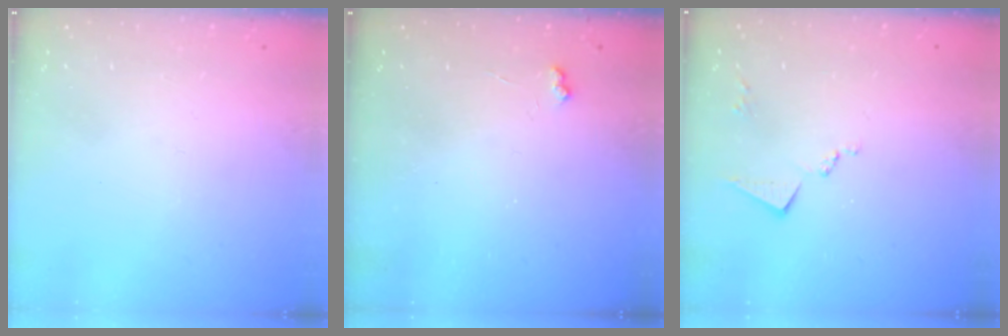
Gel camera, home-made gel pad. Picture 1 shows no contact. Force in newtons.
{"total": 3.5, "press": 3.5, "slide": 0.6}
{"total": 8.8, "press": 8.8, "slide": 0.4}